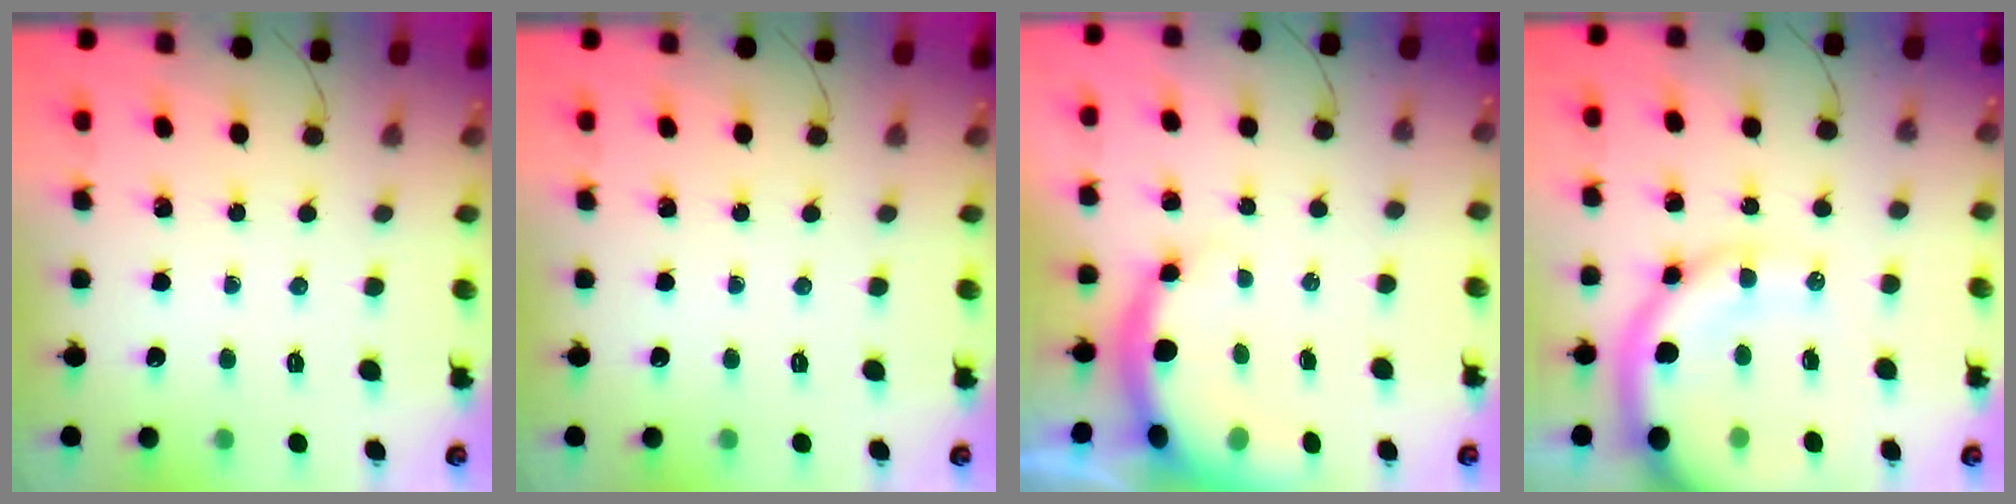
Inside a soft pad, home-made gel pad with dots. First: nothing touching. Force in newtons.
{"total": 0.0}
{"total": 7.2, "press": 7.0, "slide": 1.7}
{"total": 15.7, "press": 15.1, "slide": 4.4}